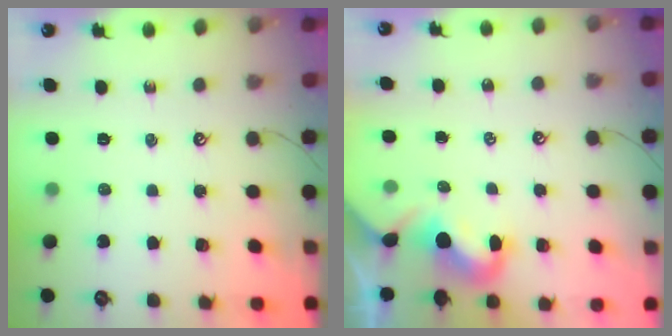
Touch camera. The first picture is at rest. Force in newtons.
{"total": 1.7, "press": 1.7, "slide": 0.2}